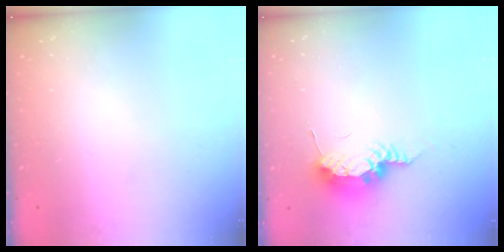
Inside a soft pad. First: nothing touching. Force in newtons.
{"total": 10.3, "press": 9.3, "slide": 4.4}